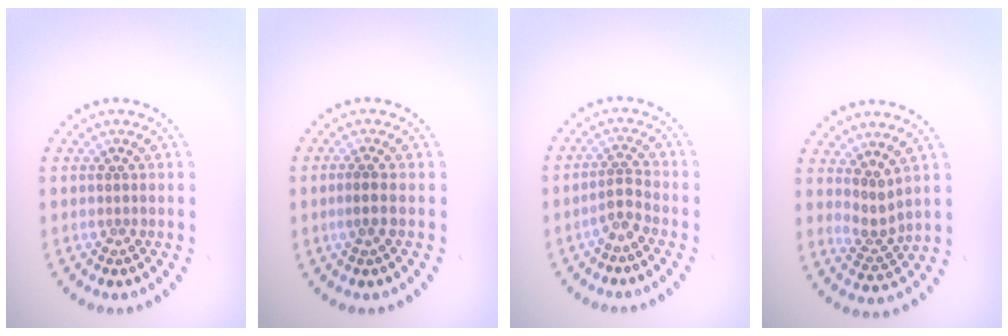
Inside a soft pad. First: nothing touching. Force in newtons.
{"total": 1.3, "press": 1.1, "slide": 0.6}
{"total": 1.9, "press": 1.4, "slide": 1.3}
{"total": 2.0, "press": 1.3, "slide": 1.5}